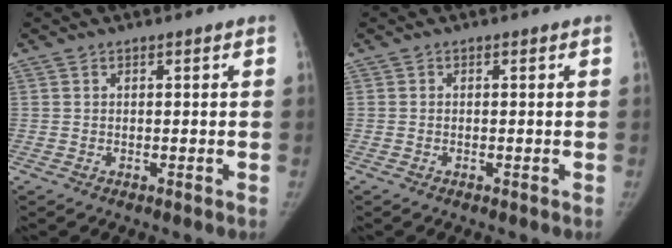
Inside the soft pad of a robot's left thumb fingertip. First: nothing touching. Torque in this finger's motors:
{"motor_torque": [0.00, 0.00, 0.10, -0.10, 0.00]}